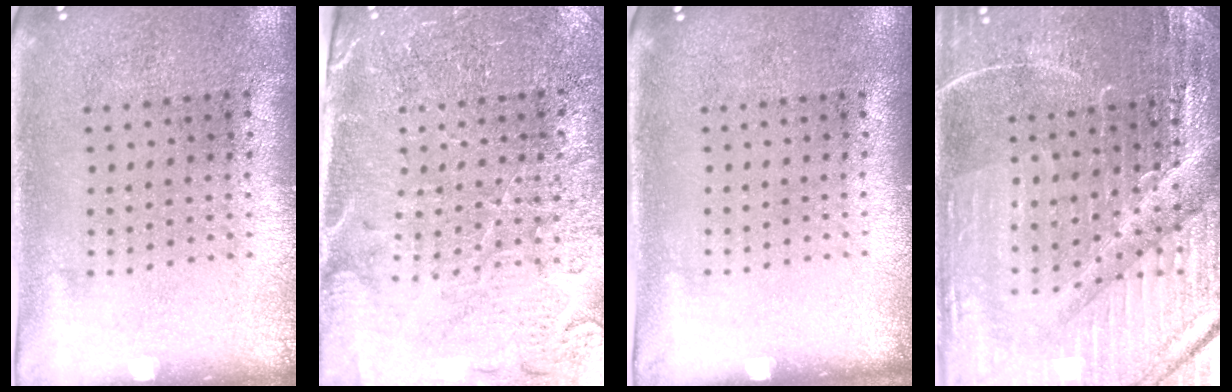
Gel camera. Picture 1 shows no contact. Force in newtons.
{"total": 3.3, "press": 3.2, "slide": 0.9}
{"total": 0.0}
{"total": 4.3, "press": 4.2, "slide": 1.1}